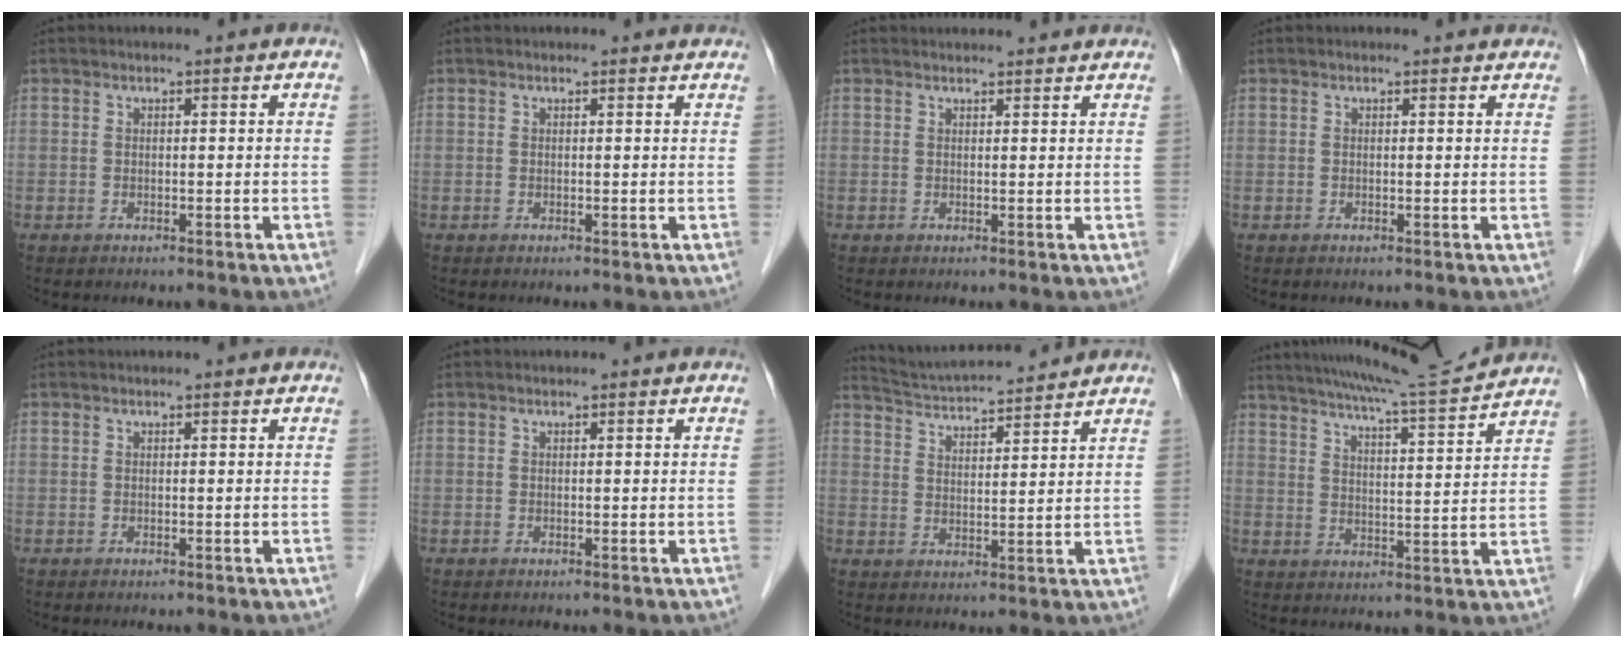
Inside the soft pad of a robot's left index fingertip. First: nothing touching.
{"total": 2.2, "force": [2.1, 0.4, 0.4], "torque": [-0.013, 0.015, 0.018]}
{"total": 5.1, "force": [5.0, 0.8, 1.1], "torque": [-0.012, 0.025, 0.055]}
{"total": 1.9, "force": [1.8, 0.4, 0.2], "torque": [-0.012, 0.011, 0.014]}
{"total": 0.0}
{"total": 0.0}
{"total": 10.8, "force": [10.4, 0.3, 3.1], "torque": [-0.064, 0.019, 0.165]}
{"total": 13.8, "force": [12.9, -1.1, 4.8], "torque": [-0.091, -0.016, 0.185]}